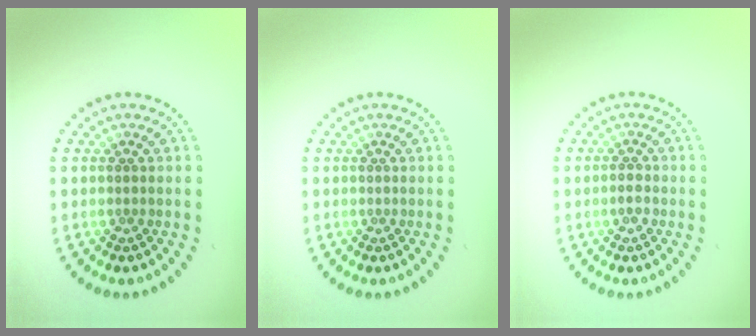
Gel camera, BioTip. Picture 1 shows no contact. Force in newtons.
{"total": 0.0}
{"total": 1.1, "press": 1.0, "slide": 0.3}